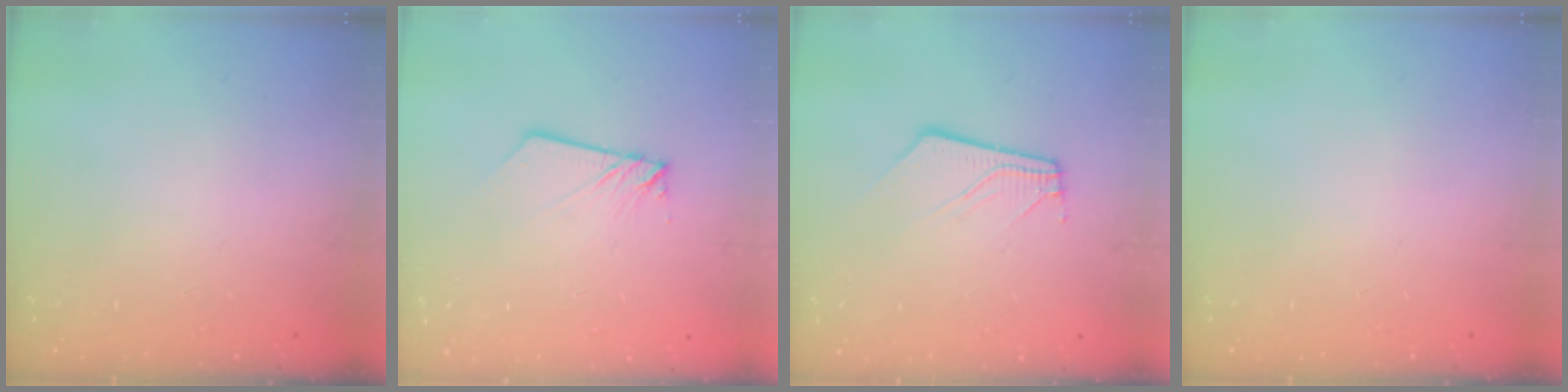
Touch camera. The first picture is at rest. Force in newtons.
{"total": 3.0, "press": 3.0, "slide": 0.4}
{"total": 5.5, "press": 5.5, "slide": 0.4}
{"total": 0.0}